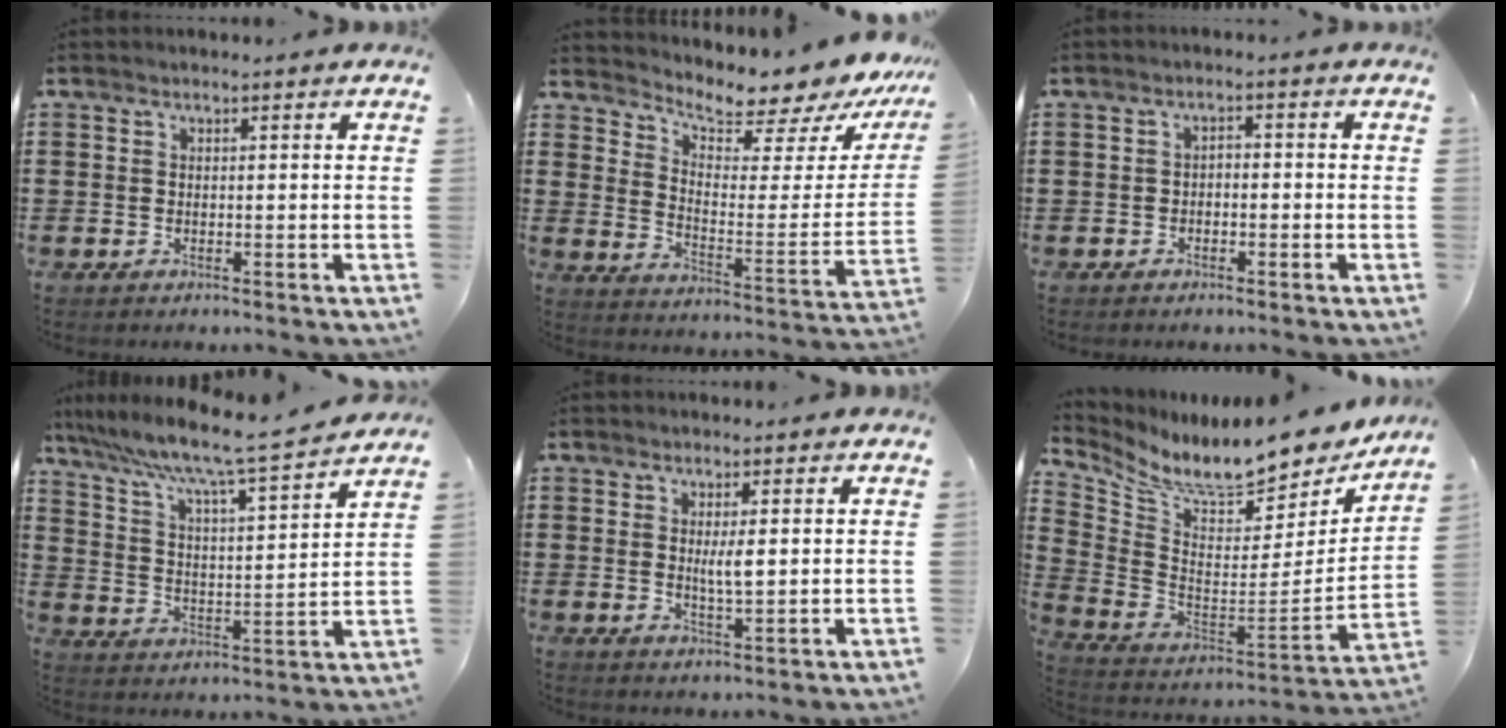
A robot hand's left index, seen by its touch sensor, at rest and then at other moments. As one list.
[{"total": 6.7, "force": [6.2, 1.6, 2.1], "torque": [-0.054, -0.061, 0.099]}, {"total": 1.5, "force": [-1.3, 0.5, 0.4], "torque": [-0.013, 0.004, -0.028]}, {"total": 7.8, "force": [6.7, -0.3, 4.0], "torque": [-0.106, -0.049, 0.104]}, {"total": 2.5, "force": [0.5, 0.3, 2.4], "torque": [-0.048, -0.002, 0.007]}, {"total": 8.9, "force": [8.1, 0.7, 3.7], "torque": [-0.095, -0.078, 0.131]}]